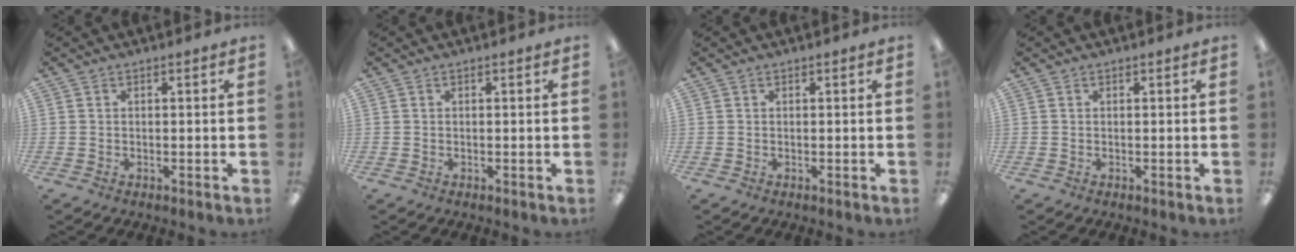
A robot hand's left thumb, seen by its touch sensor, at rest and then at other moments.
{"total": 0.0}
{"total": 0.0}
{"total": 0.0}